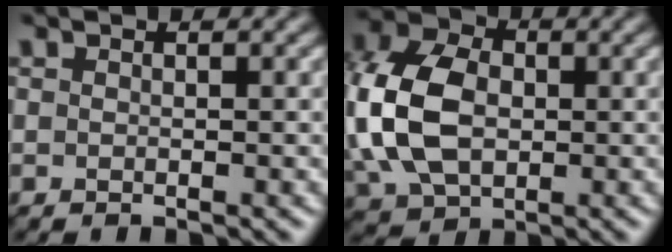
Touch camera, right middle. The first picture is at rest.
{"total": 9.8, "force": [0.2, 7.0, 6.9], "torque": [-0.171, 0.013, -0.005]}